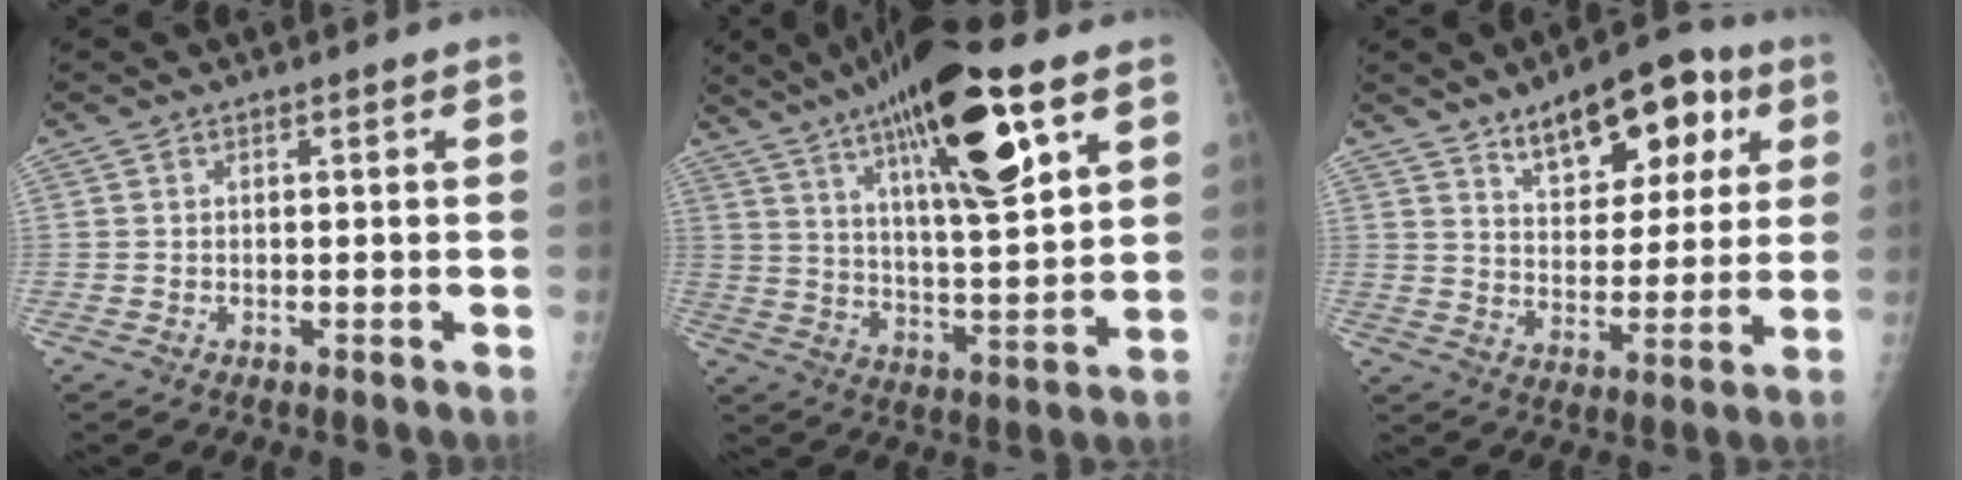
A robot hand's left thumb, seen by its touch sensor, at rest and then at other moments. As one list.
[{"total": 21.8, "force": [11.0, 5.4, 18.1], "torque": [-0.285, -0.032, 0.183]}, {"total": 15.3, "force": [7.8, 7.8, 10.6], "torque": [-0.101, -0.024, 0.117]}]